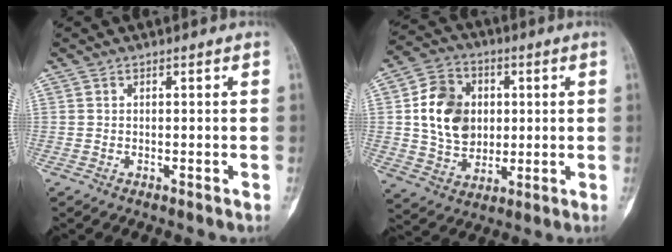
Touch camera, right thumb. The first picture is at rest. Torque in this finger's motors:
{"motor_torque": [0.37, 1.80, 0.15, -0.23, 0.21]}